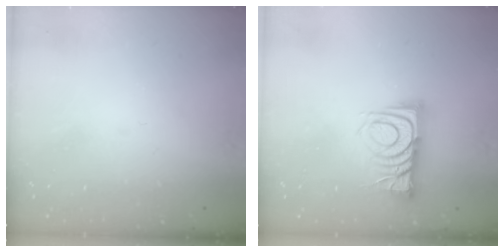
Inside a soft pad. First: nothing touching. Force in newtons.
{"total": 9.9, "press": 9.9, "slide": 0.4}